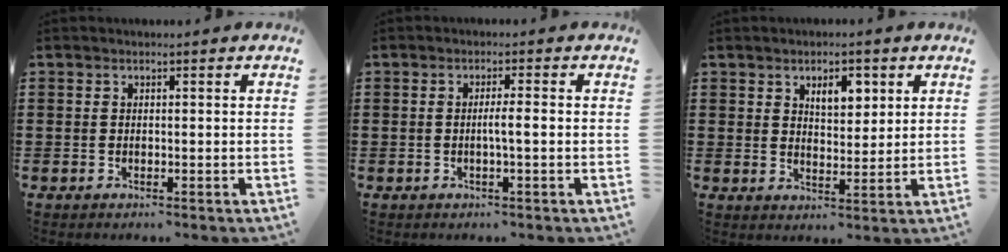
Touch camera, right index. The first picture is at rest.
{"total": 2.4, "force": [-0.4, 0.0, 2.4], "torque": [-0.041, -0.003, -0.009]}
{"total": 4.6, "force": [2.3, 2.4, 3.2], "torque": [-0.048, 0.001, 0.033]}